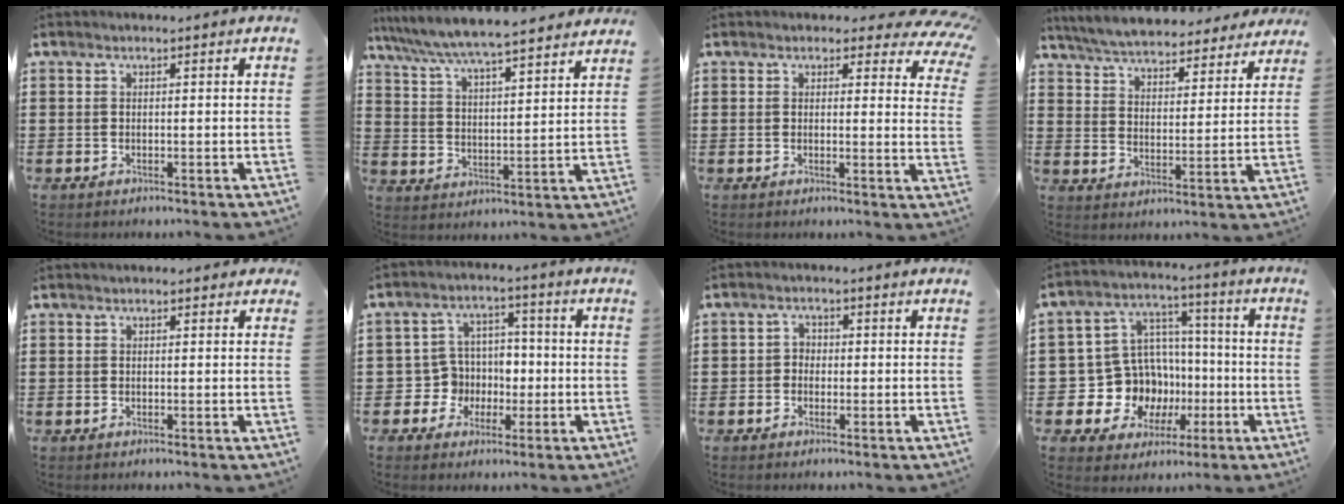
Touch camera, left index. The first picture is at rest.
{"total": 6.3, "force": [6.0, -0.2, 1.9], "torque": [-0.064, -0.039, 0.101]}
{"total": 3.2, "force": [2.5, 1.3, 1.6], "torque": [-0.027, -0.009, 0.042]}
{"total": 5.9, "force": [5.8, 0.2, 1.0], "torque": [-0.048, -0.038, 0.102]}
{"total": 0.8, "force": [0.6, 0.4, 0.4], "torque": [-0.008, 0.006, 0.010]}
{"total": 6.5, "force": [-0.7, 6.3, 1.1], "torque": [-0.042, 0.008, -0.010]}
{"total": 1.7, "force": [-0.6, 1.5, 0.6], "torque": [-0.017, 0.007, -0.015]}
{"total": 11.3, "force": [-2.2, 10.6, 3.2], "torque": [-0.091, 0.002, -0.026]}